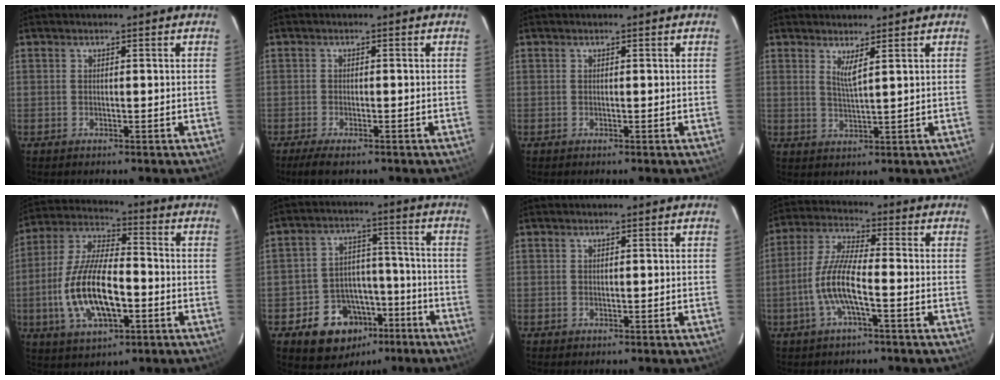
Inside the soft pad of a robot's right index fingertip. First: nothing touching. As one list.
[{"total": 4.4, "force": [-3.3, 1.2, 2.7], "torque": [-0.064, -0.015, -0.058]}, {"total": 0.0}, {"total": 2.7, "force": [1.7, -0.3, 2.2], "torque": [-0.042, -0.011, 0.027]}, {"total": 16.3, "force": [-4.1, 6.8, 14.2], "torque": [-0.300, -0.005, -0.072]}, {"total": 13.0, "force": [-7.1, 9.9, 4.5], "torque": [-0.094, 0.043, -0.086]}, {"total": 0.0}, {"total": 9.0, "force": [-3.0, 1.6, 8.4], "torque": [-0.182, 0.001, -0.058]}]